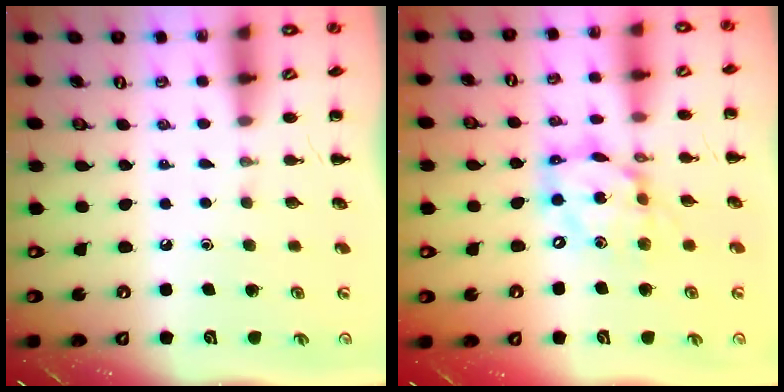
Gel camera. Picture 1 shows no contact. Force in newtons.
{"total": 14.0, "press": 13.5, "slide": 3.7}